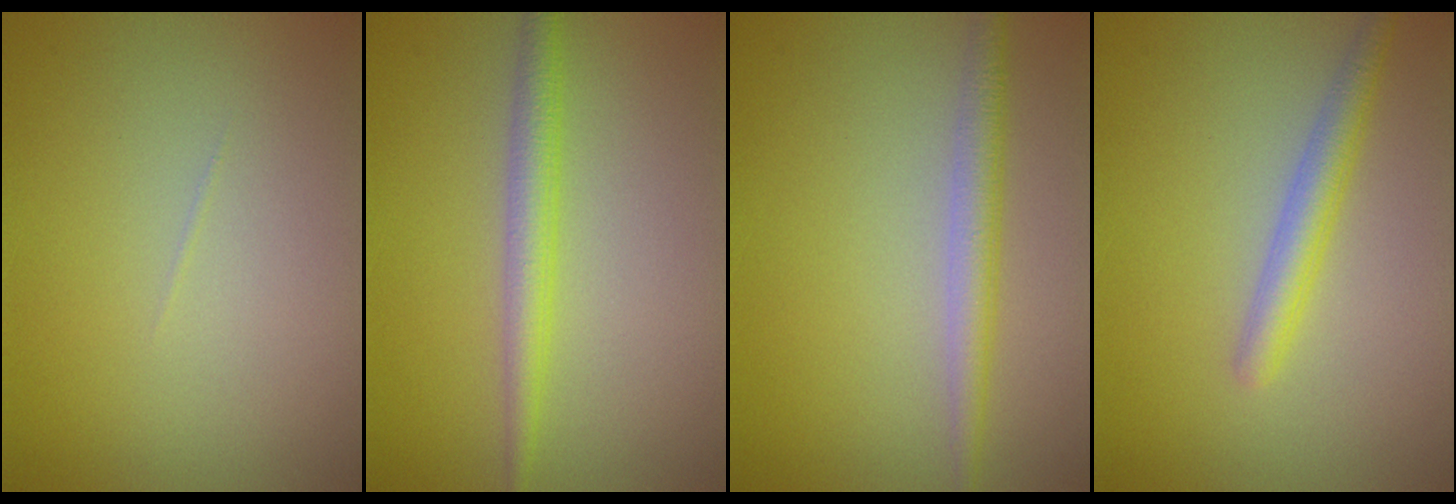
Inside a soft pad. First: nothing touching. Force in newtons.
{"total": 2.5, "press": 2.5, "slide": 0.1}
{"total": 2.5, "press": 2.5, "slide": 0.0}
{"total": 2.5, "press": 2.5, "slide": 0.1}